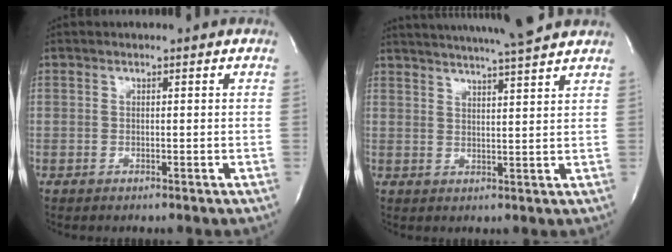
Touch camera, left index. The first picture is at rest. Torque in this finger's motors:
{"motor_torque": [0.46, -0.46, 0.32, 0.11]}